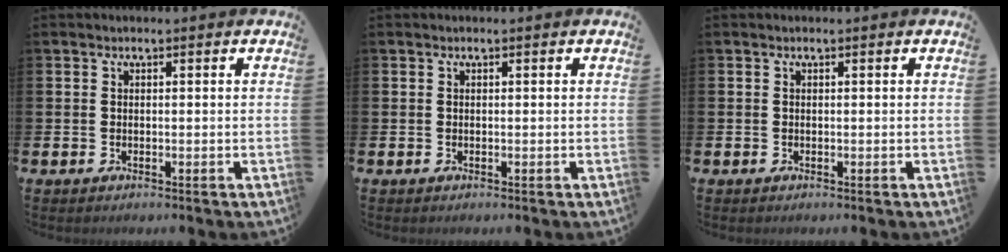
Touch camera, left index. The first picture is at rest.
{"total": 0.0}
{"total": 0.0}